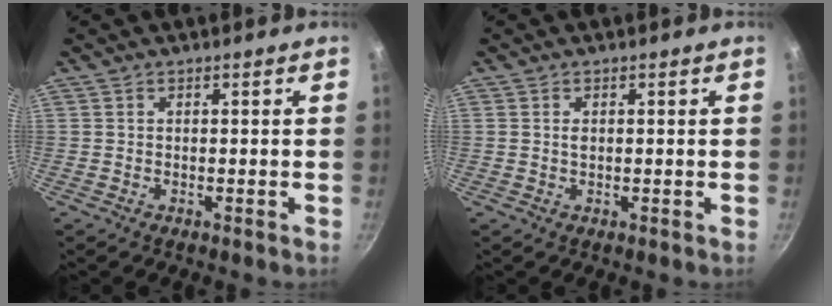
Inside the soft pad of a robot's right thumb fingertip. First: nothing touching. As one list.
[{"total": 0.7, "force": [0.1, 0.4, 0.6], "torque": [-0.011, -0.002, 0.003]}]